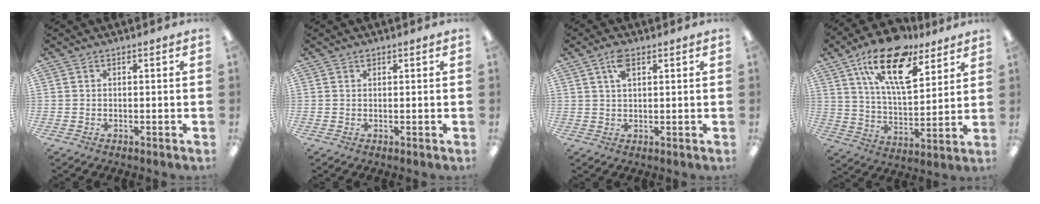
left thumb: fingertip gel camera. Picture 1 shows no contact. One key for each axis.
{"total": 1.0, "fx": 0.7, "fy": 0.5, "fz": 0.5, "tx": -0.004, "ty": -0.002, "tz": 0.011}
{"total": 4.8, "fx": 2.6, "fy": 2.1, "fz": 3.4, "tx": -0.067, "ty": 0.003, "tz": 0.044}
{"total": 20.2, "fx": 12.7, "fy": 8.8, "fz": 13.0, "tx": -0.218, "ty": -0.061, "tz": 0.220}